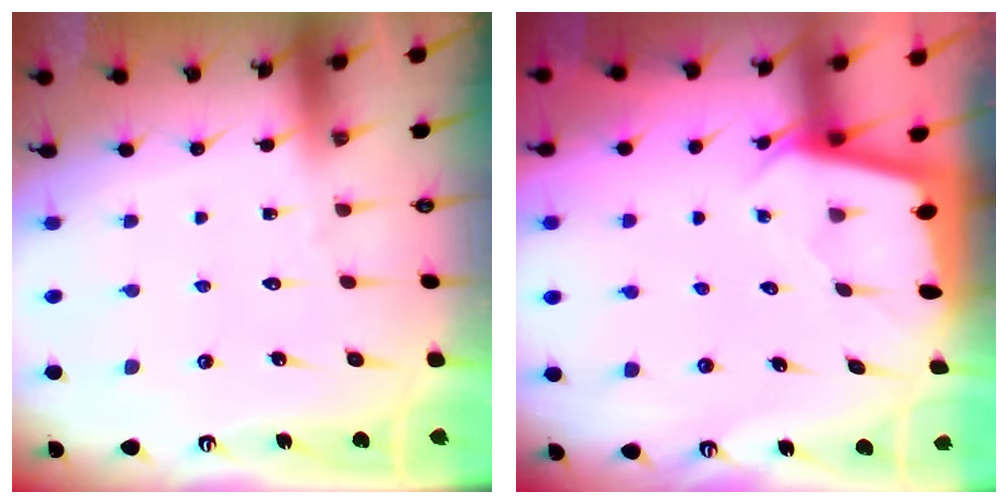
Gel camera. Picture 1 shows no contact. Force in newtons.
{"total": 1.9, "press": 1.9, "slide": 0.3}